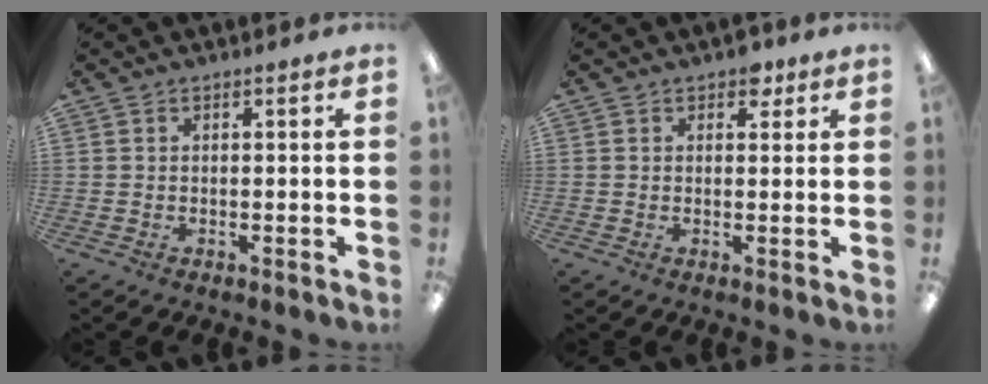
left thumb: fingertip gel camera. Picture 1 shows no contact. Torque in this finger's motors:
{"motor_torque": [0.27, 0.11, 0.09, -0.18, 0.00]}